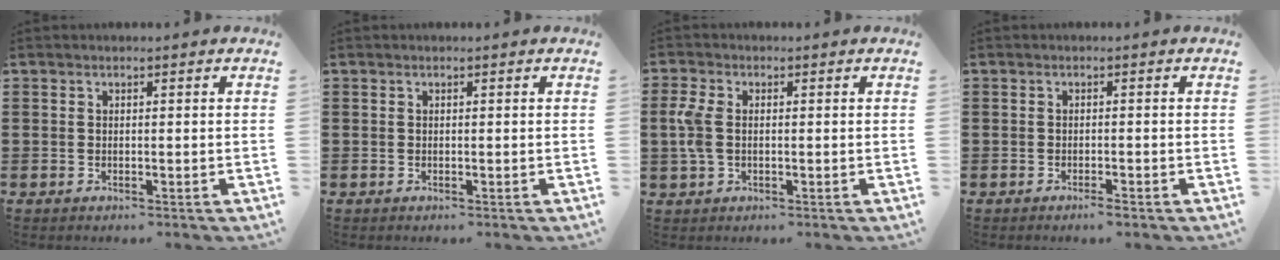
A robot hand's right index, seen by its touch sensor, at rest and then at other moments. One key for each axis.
{"total": 0.0}
{"total": 4.4, "fx": -0.1, "fy": 2.6, "fz": 3.6, "tx": -0.102, "ty": -0.003, "tz": -0.010}
{"total": 1.1, "fx": -0.8, "fy": 0.1, "fz": 0.7, "tx": -0.014, "ty": -0.005, "tz": -0.015}